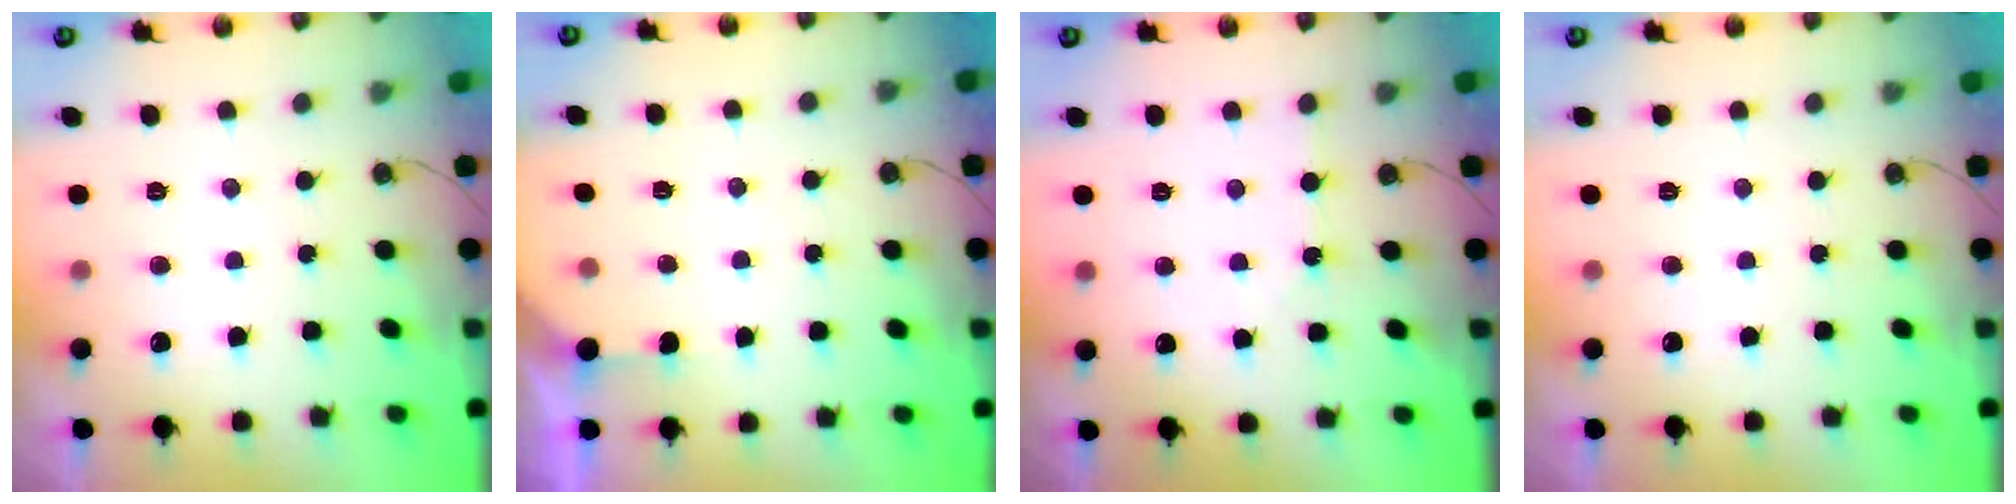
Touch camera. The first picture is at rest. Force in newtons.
{"total": 2.4, "press": 2.4, "slide": 0.4}
{"total": 1.5, "press": 1.5, "slide": 0.3}
{"total": 0.0}